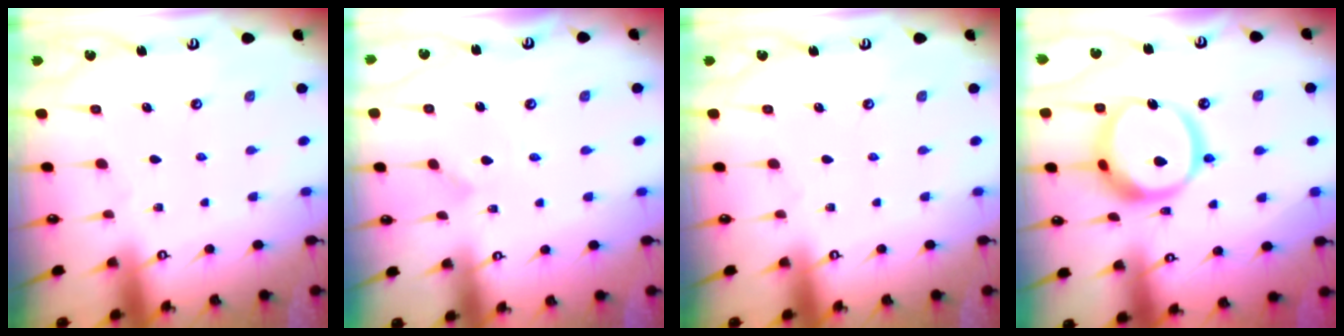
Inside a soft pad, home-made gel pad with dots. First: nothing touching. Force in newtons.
{"total": 2.2, "press": 2.2, "slide": 0.2}
{"total": 0.0}
{"total": 16.1, "press": 15.9, "slide": 1.9}